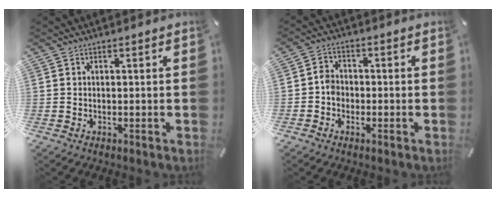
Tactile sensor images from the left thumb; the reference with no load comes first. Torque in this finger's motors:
{"motor_torque": [0.50, 0.48, 0.01, -0.03, 0.08]}